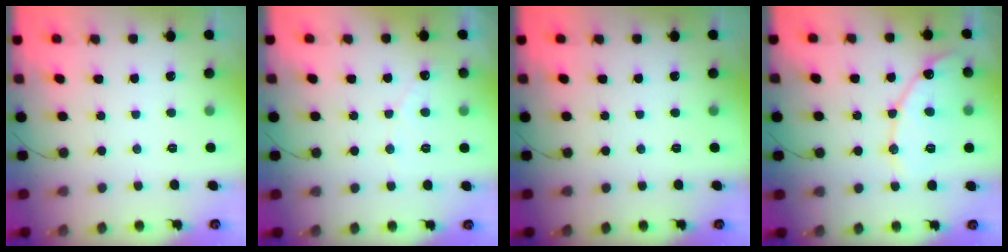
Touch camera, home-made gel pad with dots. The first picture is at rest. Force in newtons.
{"total": 3.0, "press": 3.0, "slide": 0.1}
{"total": 0.0}
{"total": 12.7, "press": 12.7, "slide": 1.1}